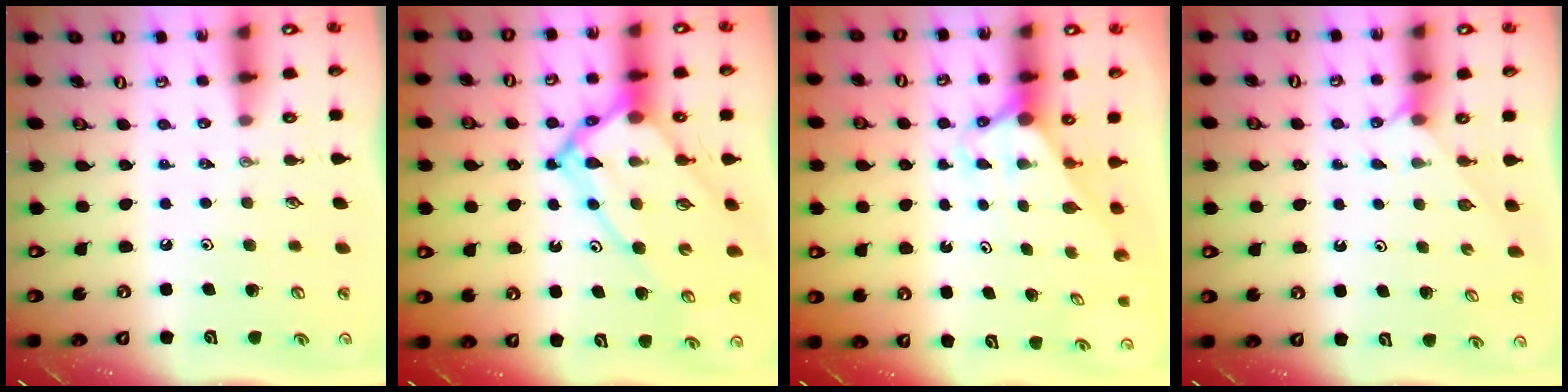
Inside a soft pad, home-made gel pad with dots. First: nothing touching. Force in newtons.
{"total": 15.4, "press": 15.3, "slide": 1.5}
{"total": 2.9, "press": 2.9, "slide": 0.0}
{"total": 2.0, "press": 1.9, "slide": 0.4}